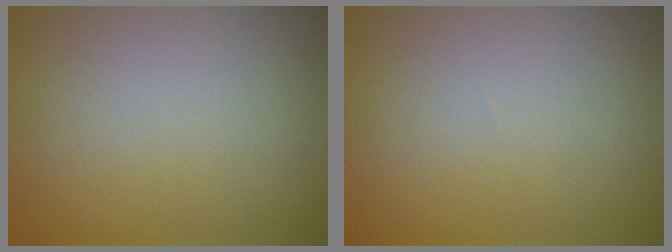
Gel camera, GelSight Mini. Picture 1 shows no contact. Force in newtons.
{"total": 0.0}